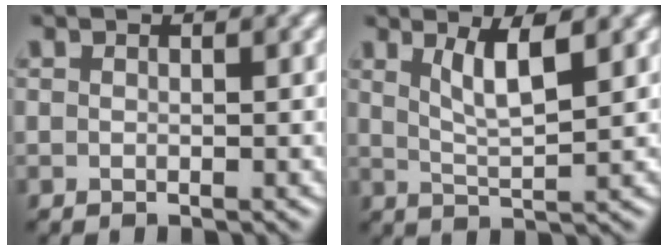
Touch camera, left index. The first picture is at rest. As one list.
[{"total": 3.6, "force": [1.8, 0.8, 3.0], "torque": [-0.056, -0.004, 0.035]}]